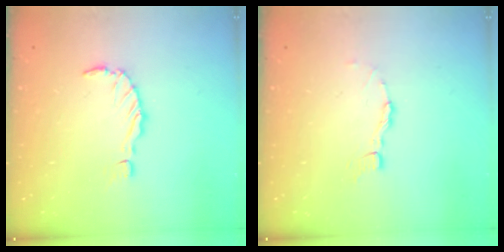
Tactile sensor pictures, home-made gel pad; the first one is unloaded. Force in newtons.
{"total": 4.4, "press": 4.4, "slide": 0.1}